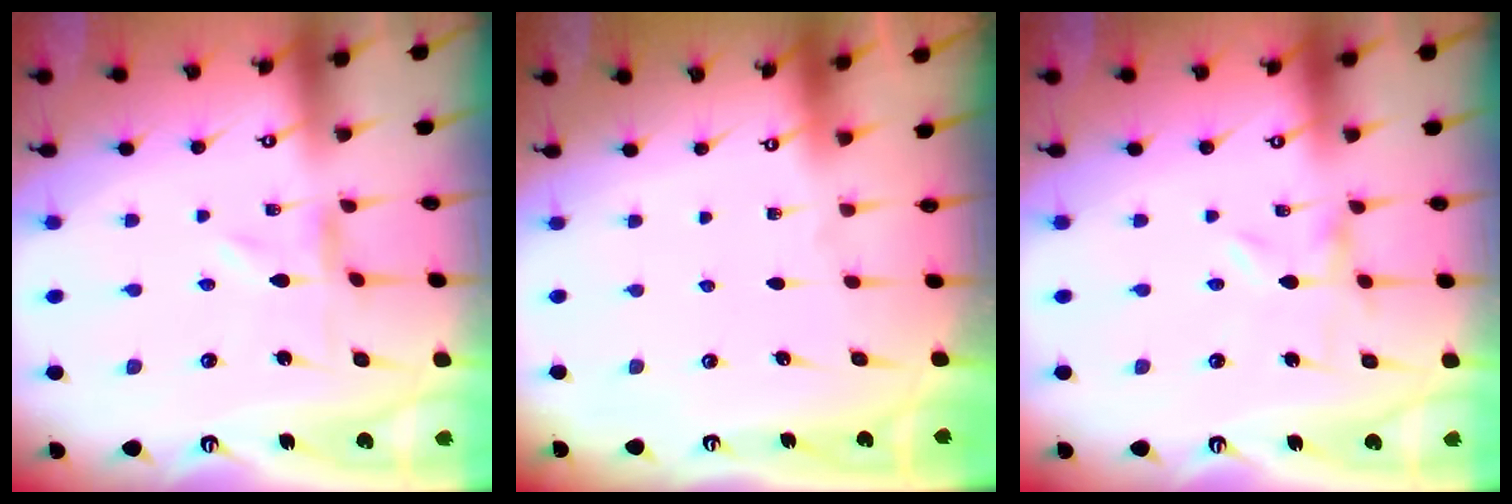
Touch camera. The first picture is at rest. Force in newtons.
{"total": 0.0}
{"total": 0.0}